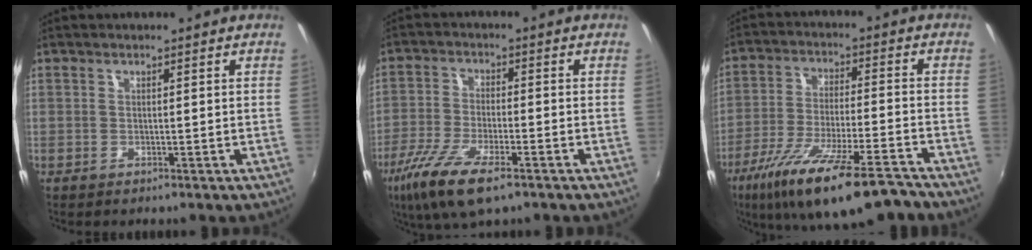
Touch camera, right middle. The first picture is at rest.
{"total": 11.2, "force": [-6.8, 3.2, 8.2], "torque": [-0.183, -0.031, -0.133]}
{"total": 18.4, "force": [-13.3, 3.2, 12.3], "torque": [-0.232, -0.044, -0.223]}